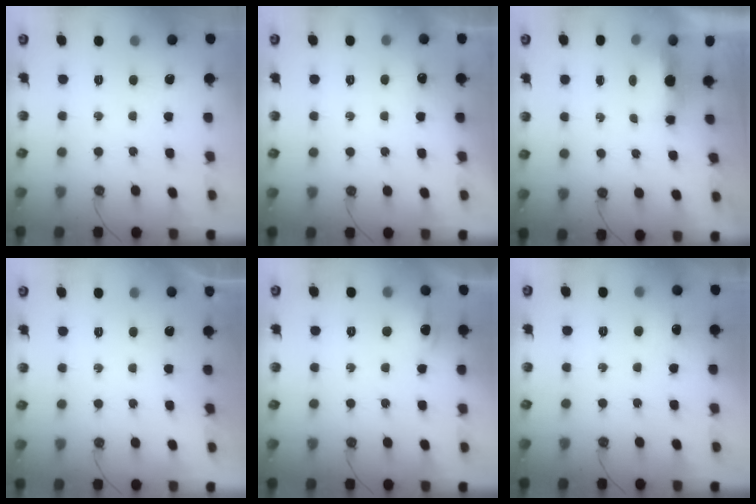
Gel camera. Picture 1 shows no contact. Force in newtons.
{"total": 3.8, "press": 3.7, "slide": 0.6}
{"total": 5.0, "press": 4.9, "slide": 1.0}
{"total": 0.0}
{"total": 7.3, "press": 7.2, "slide": 0.8}
{"total": 5.4, "press": 5.3, "slide": 0.7}